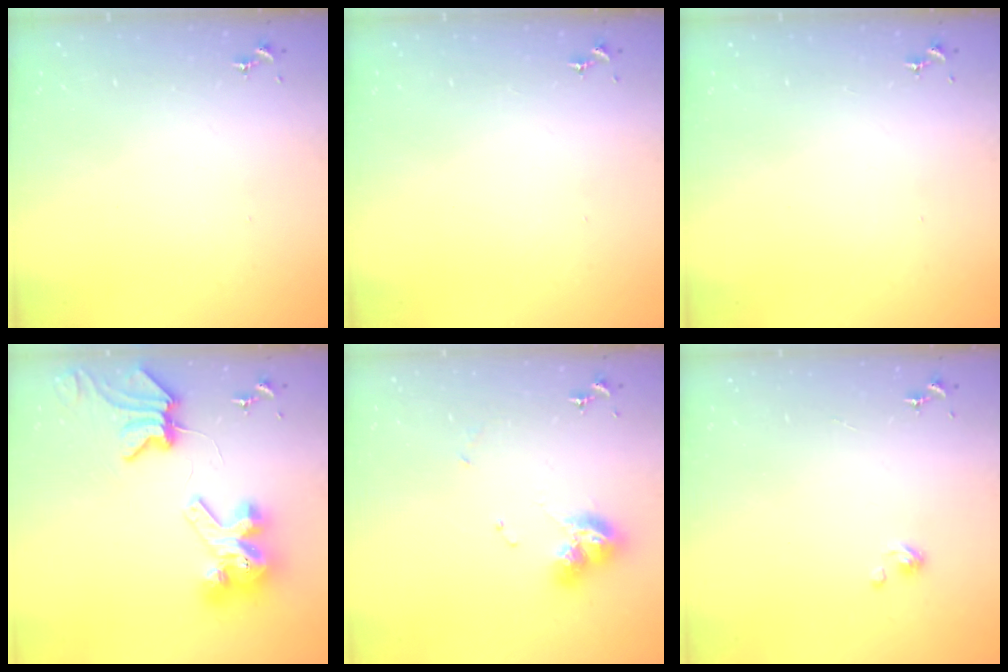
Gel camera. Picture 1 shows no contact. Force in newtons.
{"total": 0.0}
{"total": 0.0}
{"total": 12.4, "press": 12.2, "slide": 1.7}
{"total": 11.9, "press": 11.8, "slide": 1.4}
{"total": 2.7, "press": 2.7, "slide": 0.3}